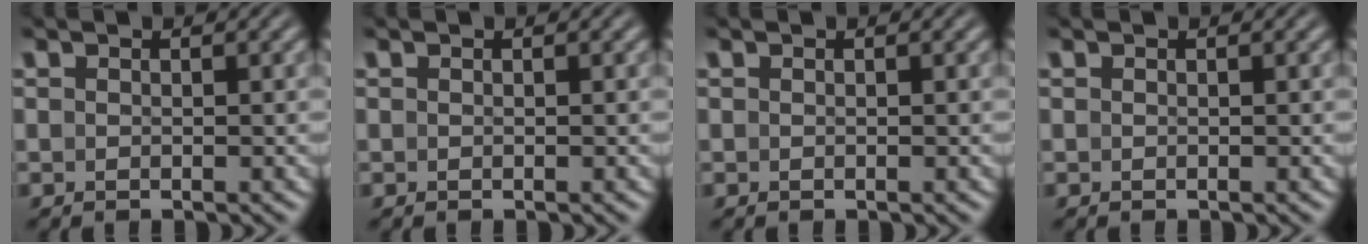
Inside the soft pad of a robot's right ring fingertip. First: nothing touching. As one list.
[{"total": 0.0}, {"total": 0.0}, {"total": 0.0}]